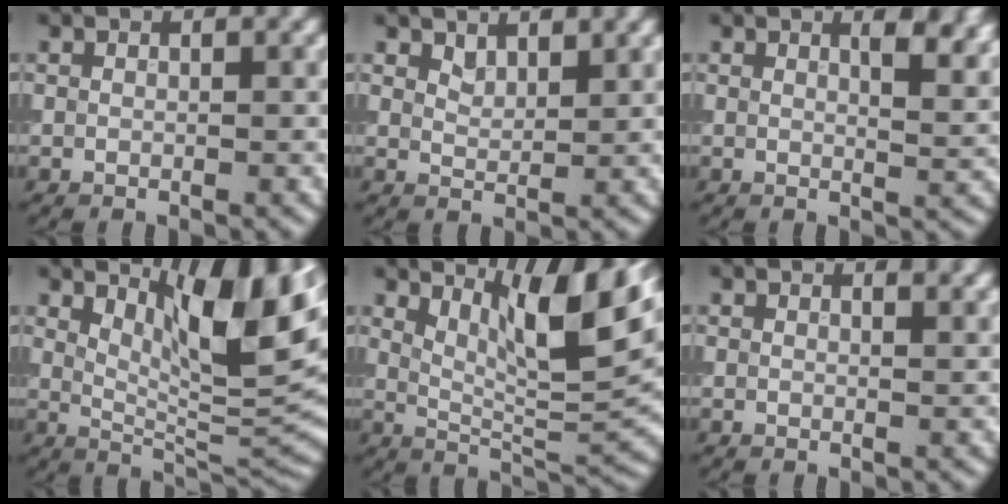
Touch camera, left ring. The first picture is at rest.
{"total": 1.5, "force": [1.4, 0.4, 0.2], "torque": [-0.009, -0.001, 0.030]}
{"total": 4.3, "force": [2.3, 1.6, 3.3], "torque": [-0.024, 0.006, 0.025]}
{"total": 10.6, "force": [4.5, 3.3, 9.0], "torque": [-0.131, 0.002, 0.078]}
{"total": 8.4, "force": [4.5, 2.0, 6.8], "torque": [-0.104, -0.003, 0.080]}
{"total": 1.7, "force": [1.2, 0.5, 1.0], "torque": [-0.007, -0.002, 0.006]}